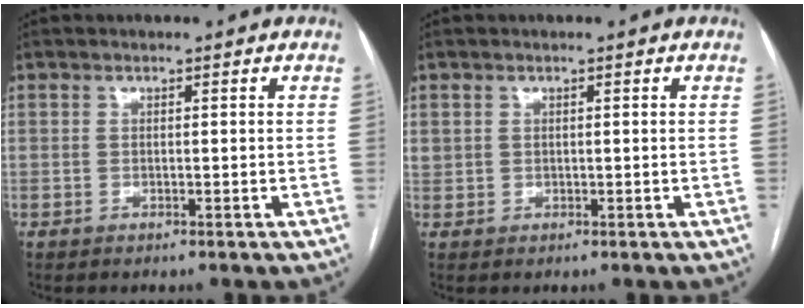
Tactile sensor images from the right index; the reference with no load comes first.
{"total": 1.1, "force": [0.4, 0.9, 0.5], "torque": [-0.014, 0.015, 0.014]}